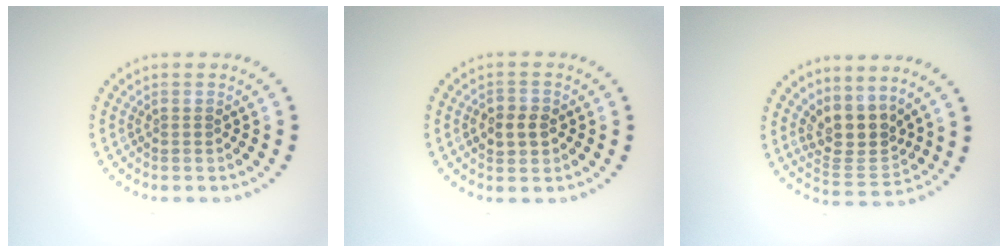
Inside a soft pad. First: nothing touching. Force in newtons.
{"total": 2.4, "press": 2.4, "slide": 0.3}
{"total": 3.8, "press": 3.1, "slide": 2.2}